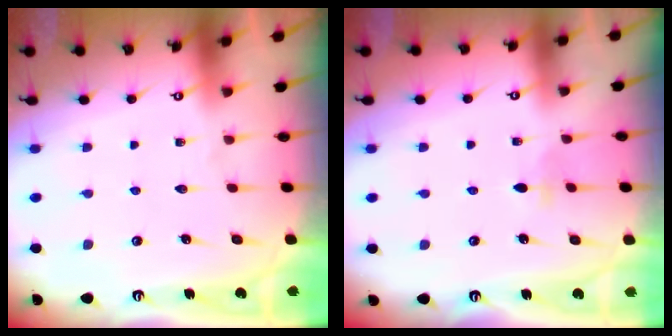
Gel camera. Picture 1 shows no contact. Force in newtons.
{"total": 2.8, "press": 2.7, "slide": 0.6}